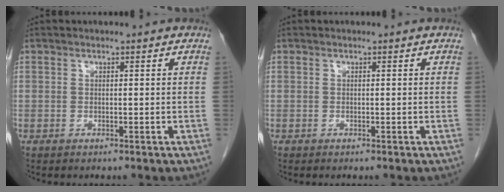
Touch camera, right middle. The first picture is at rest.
{"total": 0.0}